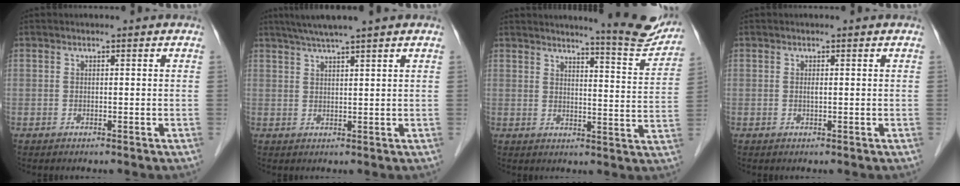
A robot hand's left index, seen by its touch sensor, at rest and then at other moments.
{"total": 5.9, "force": [4.7, -0.9, 3.4], "torque": [-0.057, 0.023, 0.081]}
{"total": 10.9, "force": [10.4, 0.2, 3.2], "torque": [-0.035, -0.041, 0.118]}
{"total": 0.5, "force": [0.1, 0.0, 0.5], "torque": [-0.013, 0.000, 0.002]}